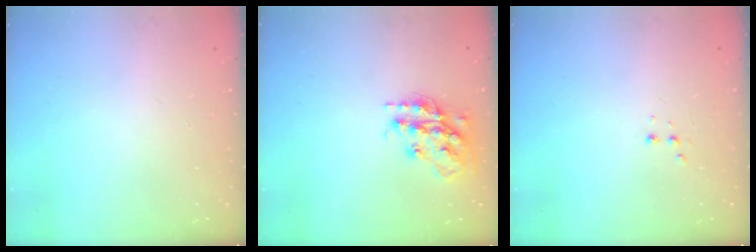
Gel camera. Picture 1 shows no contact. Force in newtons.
{"total": 17.1, "press": 17.1, "slide": 1.4}
{"total": 2.5, "press": 2.4, "slide": 0.8}